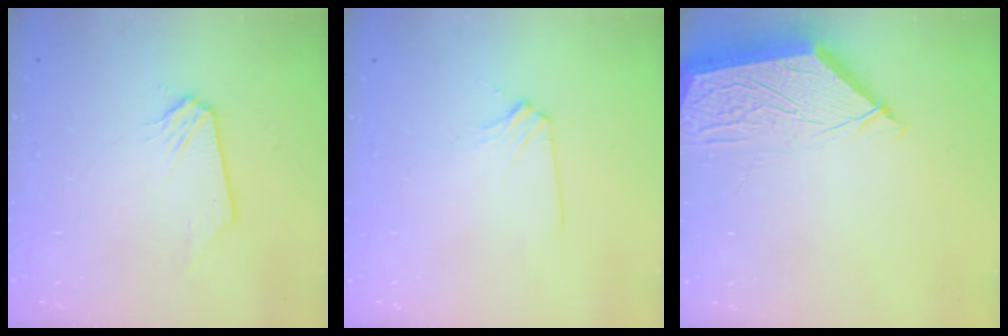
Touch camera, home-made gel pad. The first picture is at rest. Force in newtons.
{"total": 2.8, "press": 2.8, "slide": 0.6}
{"total": 6.7, "press": 6.7, "slide": 0.7}